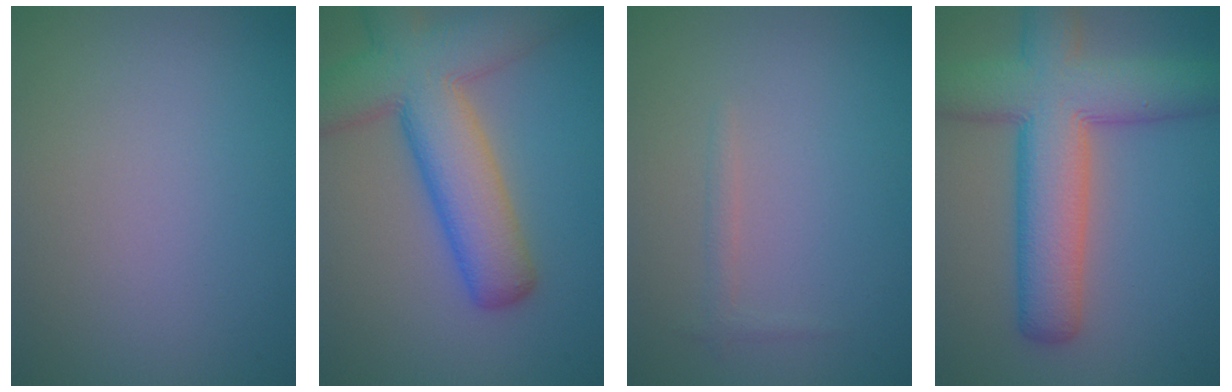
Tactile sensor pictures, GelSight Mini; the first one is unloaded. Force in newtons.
{"total": 10.0, "press": 10.0, "slide": 0.7}
{"total": 0.9, "press": 0.9, "slide": 0.1}
{"total": 10.0, "press": 10.0, "slide": 0.5}